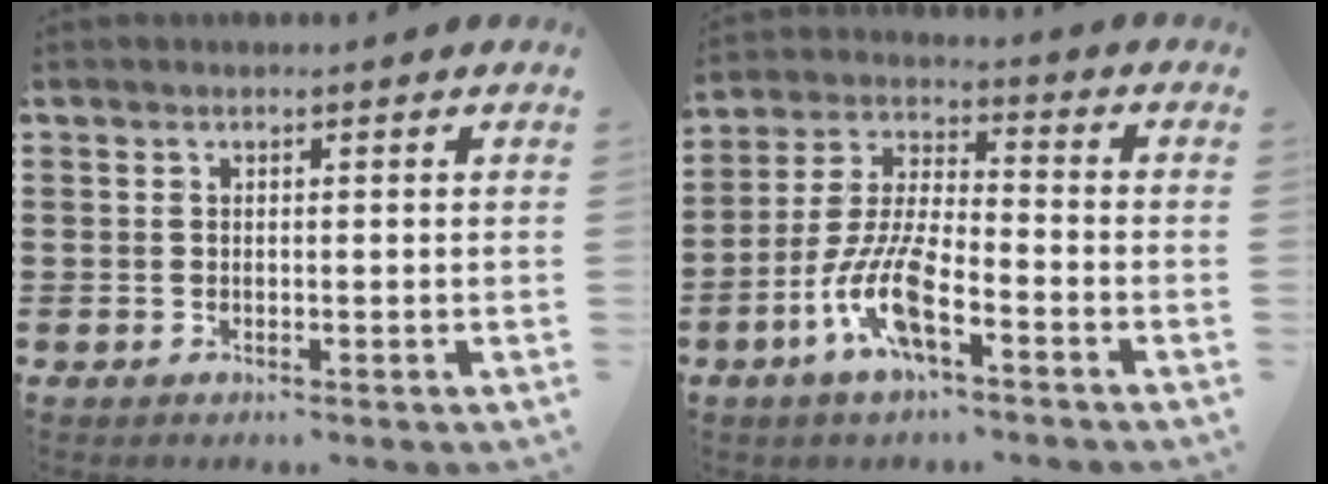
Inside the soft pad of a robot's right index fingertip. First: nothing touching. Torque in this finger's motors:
{"motor_torque": [1.51, 0.63, 1.05, 0.21]}